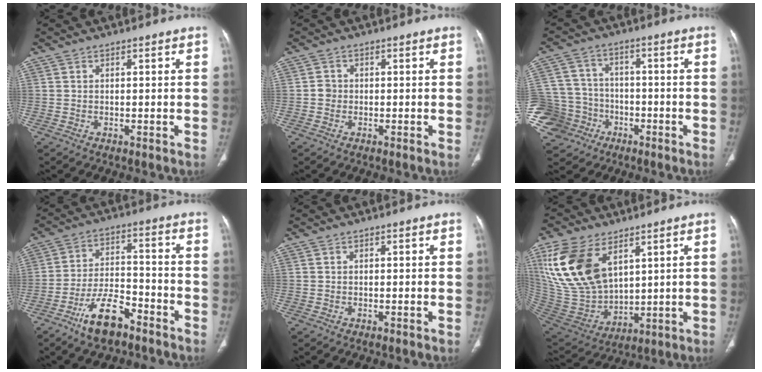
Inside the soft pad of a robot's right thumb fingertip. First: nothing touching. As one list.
[{"total": 1.7, "force": [0.1, 1.6, -0.5], "torque": [0.016, 0.007, -0.002]}, {"total": 17.3, "force": [-7.7, 14.5, 5.5], "torque": [-0.132, 0.050, -0.126]}, {"total": 9.9, "force": [-6.7, 4.7, 5.7], "torque": [-0.104, 0.050, -0.121]}, {"total": 0.0}, {"total": 20.7, "force": [8.8, 12.4, 14.1], "torque": [-0.281, -0.040, 0.185]}]